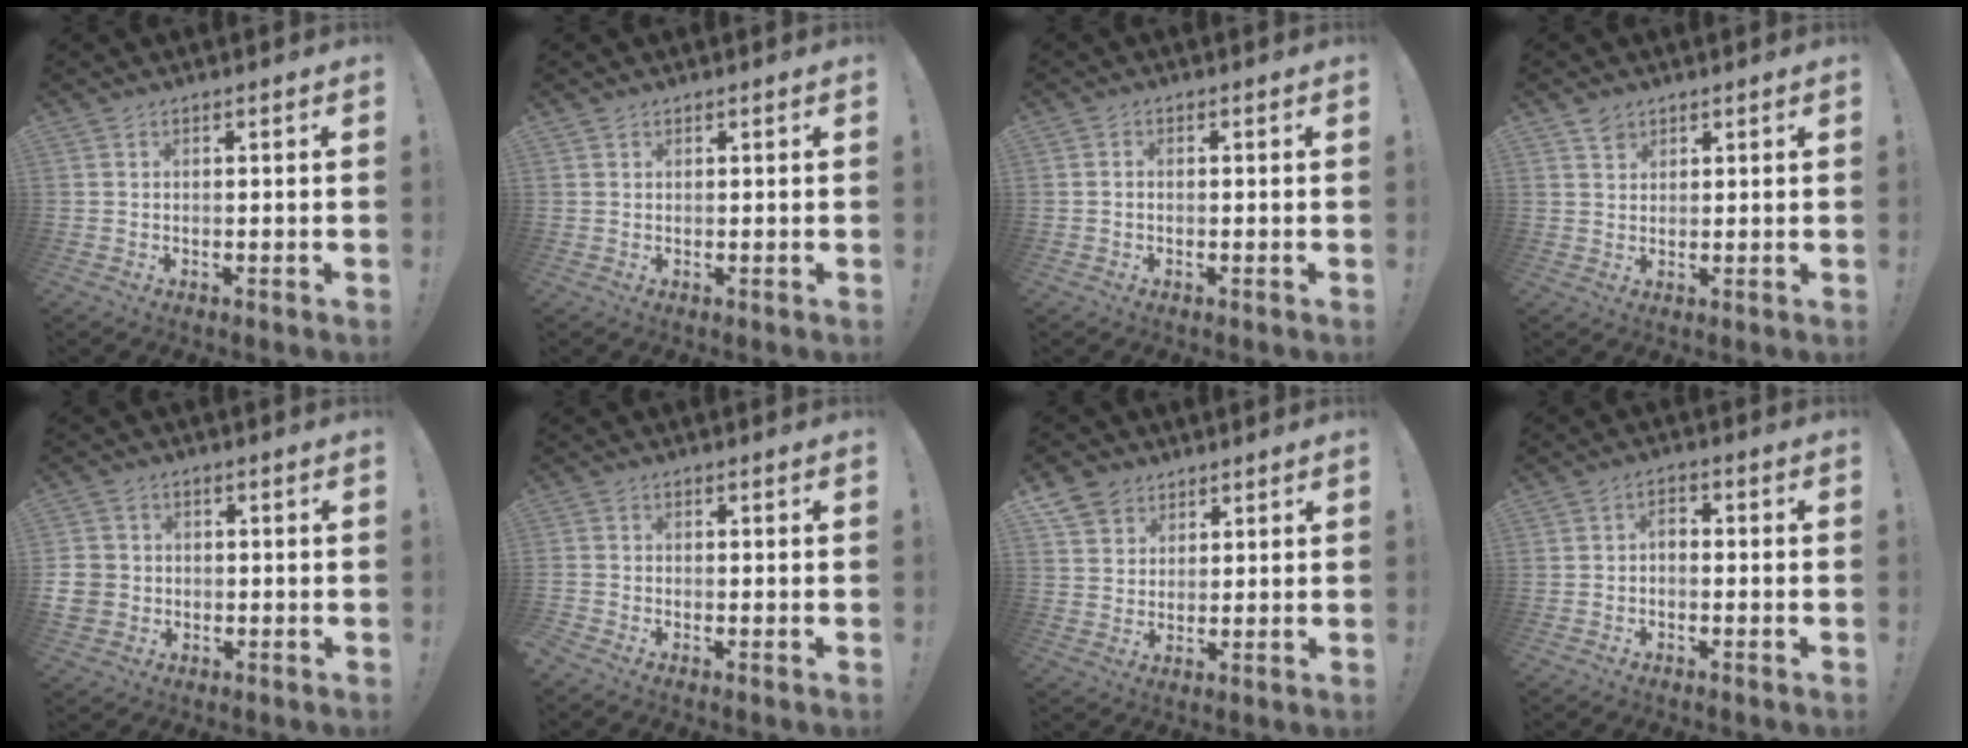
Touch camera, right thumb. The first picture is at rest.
{"total": 0.8, "force": [0.6, 0.4, 0.2], "torque": [-0.002, -0.002, 0.012]}
{"total": 0.9, "force": [-0.4, 0.6, 0.5], "torque": [-0.014, 0.006, -0.008]}
{"total": 2.7, "force": [2.1, 1.7, 0.4], "torque": [0.010, -0.016, 0.035]}
{"total": 6.4, "force": [-0.8, 5.9, 2.3], "torque": [-0.046, 0.008, -0.013]}
{"total": 1.2, "force": [-1.0, 0.3, 0.6], "torque": [-0.007, 0.005, -0.017]}
{"total": 6.9, "force": [4.4, 5.2, 1.3], "torque": [-0.024, -0.026, 0.089]}
{"total": 2.6, "force": [-1.5, 1.3, 1.7], "torque": [-0.039, 0.008, -0.030]}